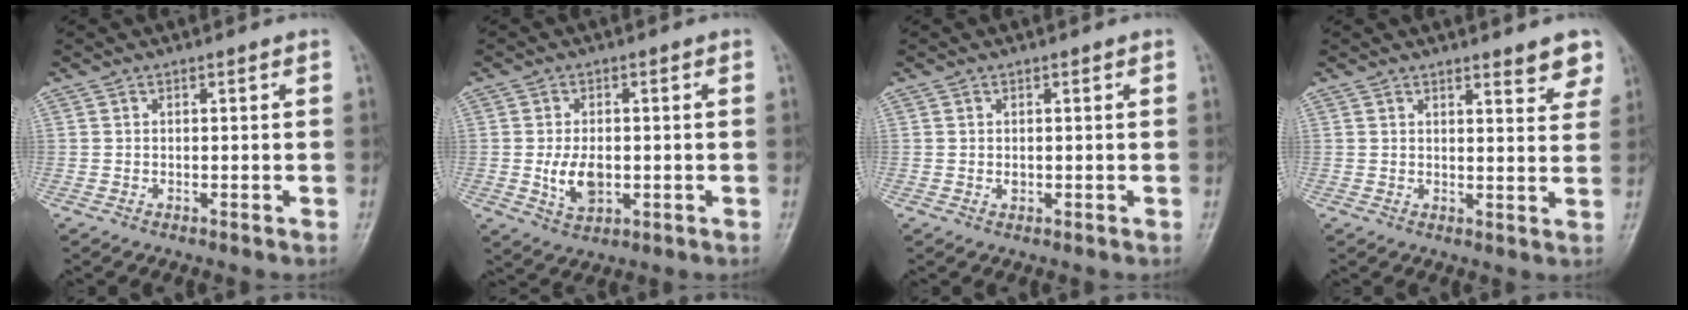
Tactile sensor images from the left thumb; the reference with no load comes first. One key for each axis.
{"total": 6.1, "fx": -0.7, "fy": 3.8, "fz": 4.7, "tx": -0.076, "ty": -0.006, "tz": -0.007}
{"total": 0.7, "fx": 0.0, "fy": 0.6, "fz": 0.4, "tx": -0.005, "ty": 0.000, "tz": 0.001}
{"total": 5.2, "fx": 4.0, "fy": 1.4, "fz": 3.1, "tx": -0.020, "ty": -0.024, "tz": 0.044}